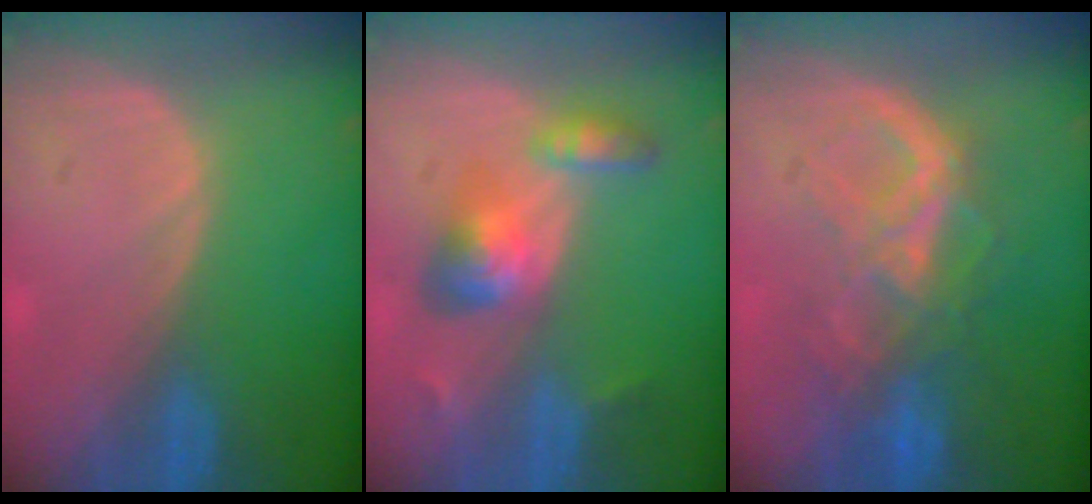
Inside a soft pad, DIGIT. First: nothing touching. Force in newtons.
{"total": 6.3, "press": 5.8, "slide": 2.4}
{"total": 8.3, "press": 7.7, "slide": 3.2}